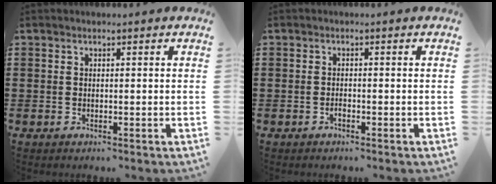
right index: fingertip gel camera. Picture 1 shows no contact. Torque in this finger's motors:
{"motor_torque": [1.11, 1.02, 0.07, 0.00]}